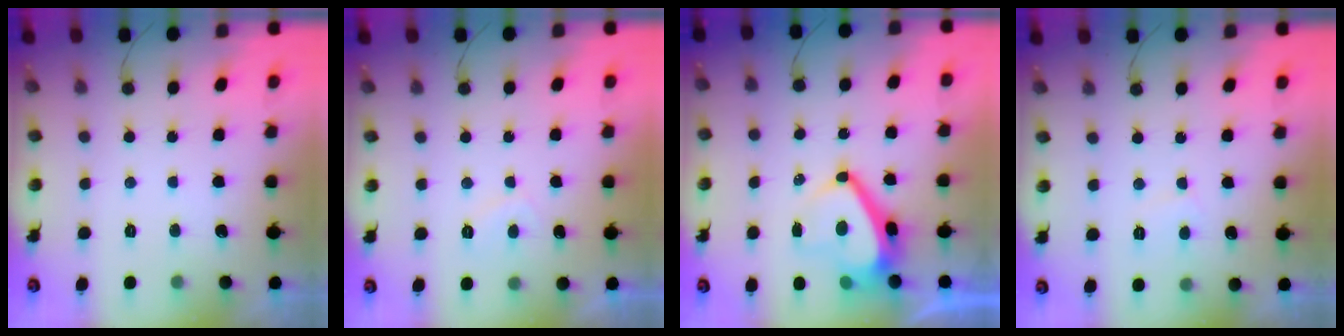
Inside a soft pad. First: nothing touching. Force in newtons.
{"total": 1.3, "press": 1.2, "slide": 0.6}
{"total": 9.9, "press": 9.8, "slide": 1.2}
{"total": 2.9, "press": 2.9, "slide": 0.3}